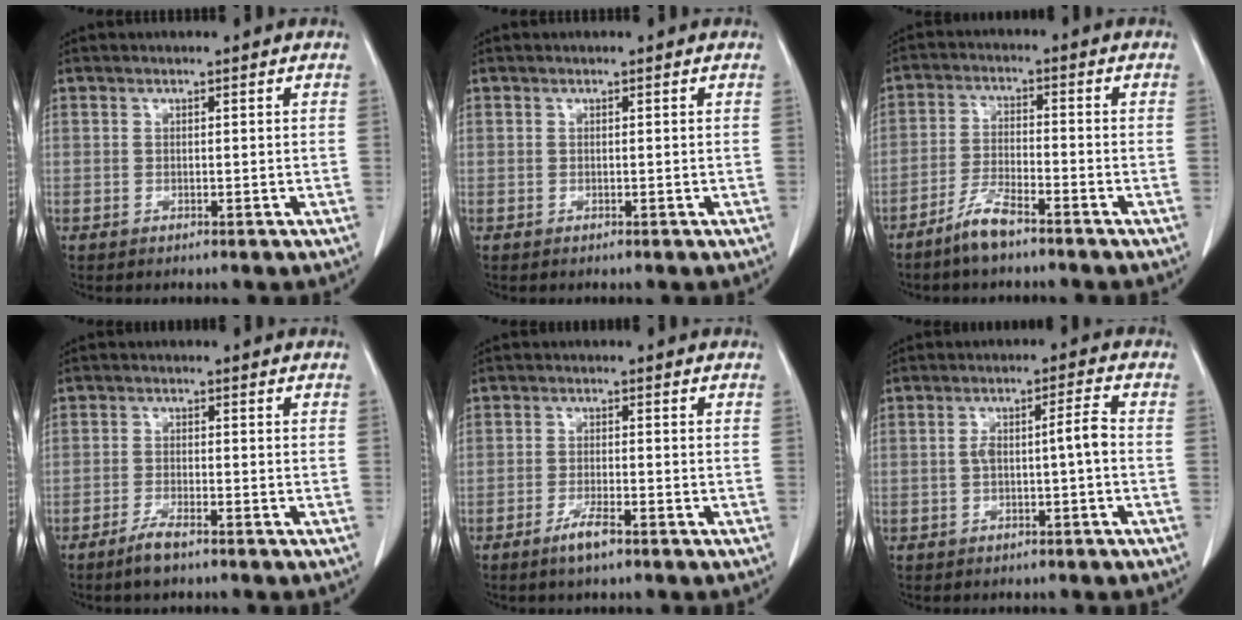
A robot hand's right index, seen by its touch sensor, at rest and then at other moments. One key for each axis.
{"total": 0.0}
{"total": 5.2, "fx": -4.1, "fy": 0.7, "fz": 3.1, "tx": -0.066, "ty": -0.006, "tz": -0.081}
{"total": 3.2, "fx": -2.4, "fy": 0.4, "fz": 2.0, "tx": -0.039, "ty": -0.002, "tz": -0.045}
{"total": 3.5, "fx": -2.4, "fy": 0.3, "fz": 2.5, "tx": -0.051, "ty": -0.004, "tz": -0.044}
{"total": 4.4, "fx": -0.7, "fy": 0.3, "fz": 4.3, "tx": -0.077, "ty": 0.021, "tz": -0.007}